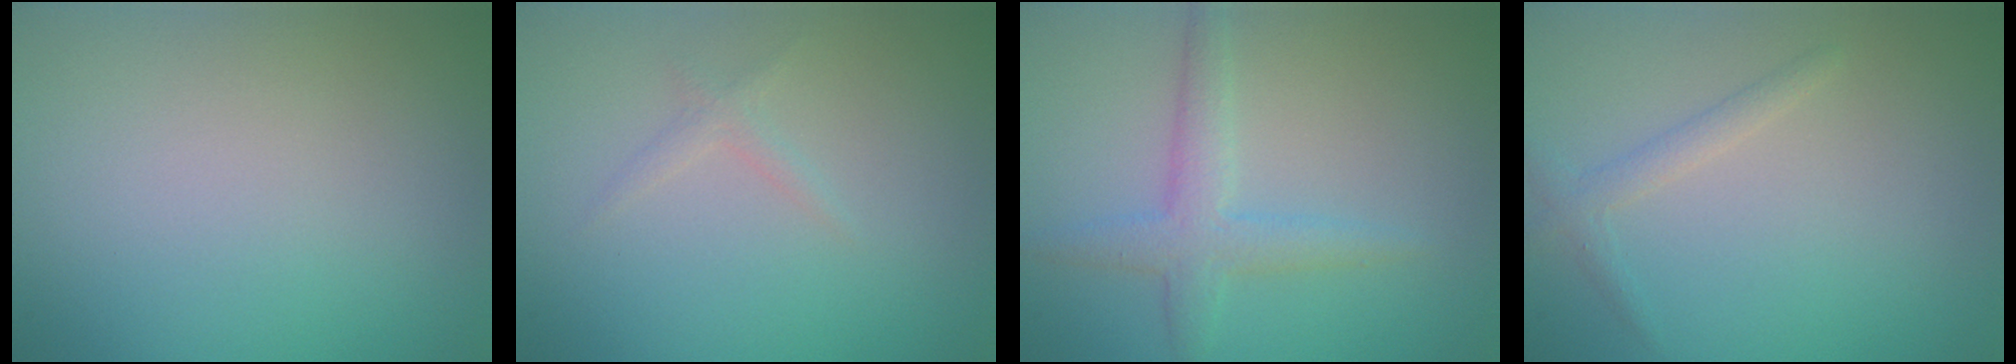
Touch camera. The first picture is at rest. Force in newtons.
{"total": 0.9, "press": 0.9, "slide": 0.0}
{"total": 2.7, "press": 2.7, "slide": 0.1}
{"total": 1.5, "press": 1.4, "slide": 0.1}